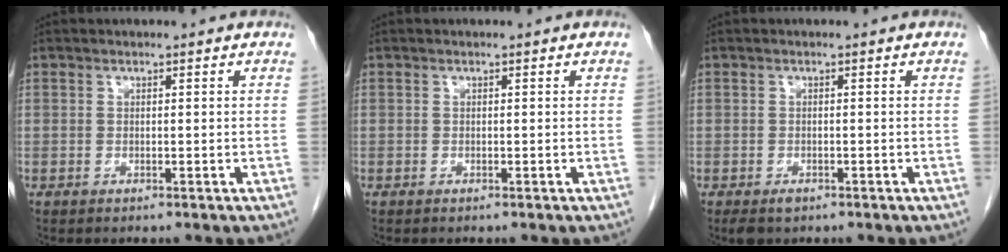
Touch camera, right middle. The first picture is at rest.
{"total": 0.0}
{"total": 2.2, "force": [-1.4, 1.2, 1.2], "torque": [-0.022, -0.003, -0.015]}